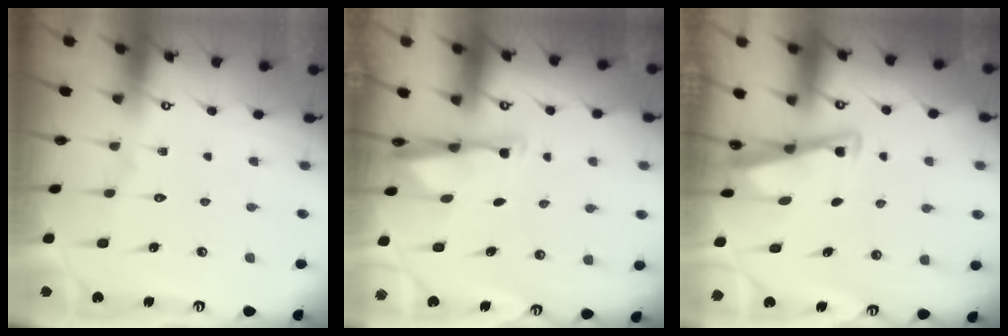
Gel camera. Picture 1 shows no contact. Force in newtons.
{"total": 3.0, "press": 2.9, "slide": 0.5}
{"total": 3.4, "press": 3.3, "slide": 0.4}